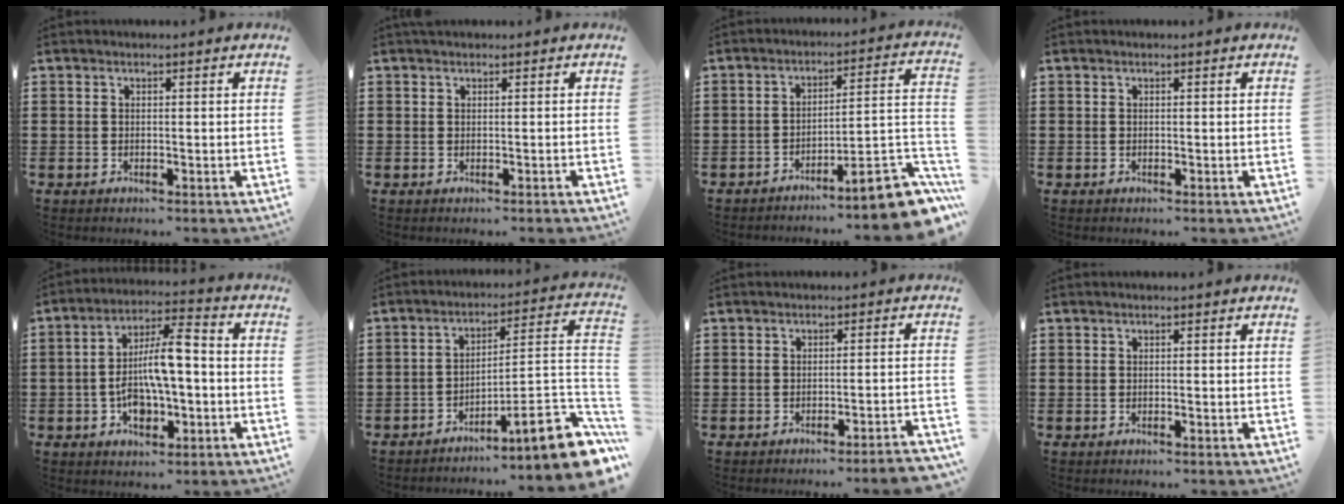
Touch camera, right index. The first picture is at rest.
{"total": 0.0}
{"total": 8.9, "force": [-6.6, 1.1, 5.9], "torque": [-0.076, 0.003, -0.123]}
{"total": 0.0}
{"total": 10.8, "force": [-1.6, 4.7, 9.6], "torque": [-0.184, 0.002, -0.030]}
{"total": 10.3, "force": [-6.3, 1.8, 8.0], "torque": [-0.107, -0.001, -0.120]}
{"total": 2.4, "force": [-2.1, -0.5, 1.1], "torque": [-0.020, -0.005, -0.042]}
{"total": 0.0}